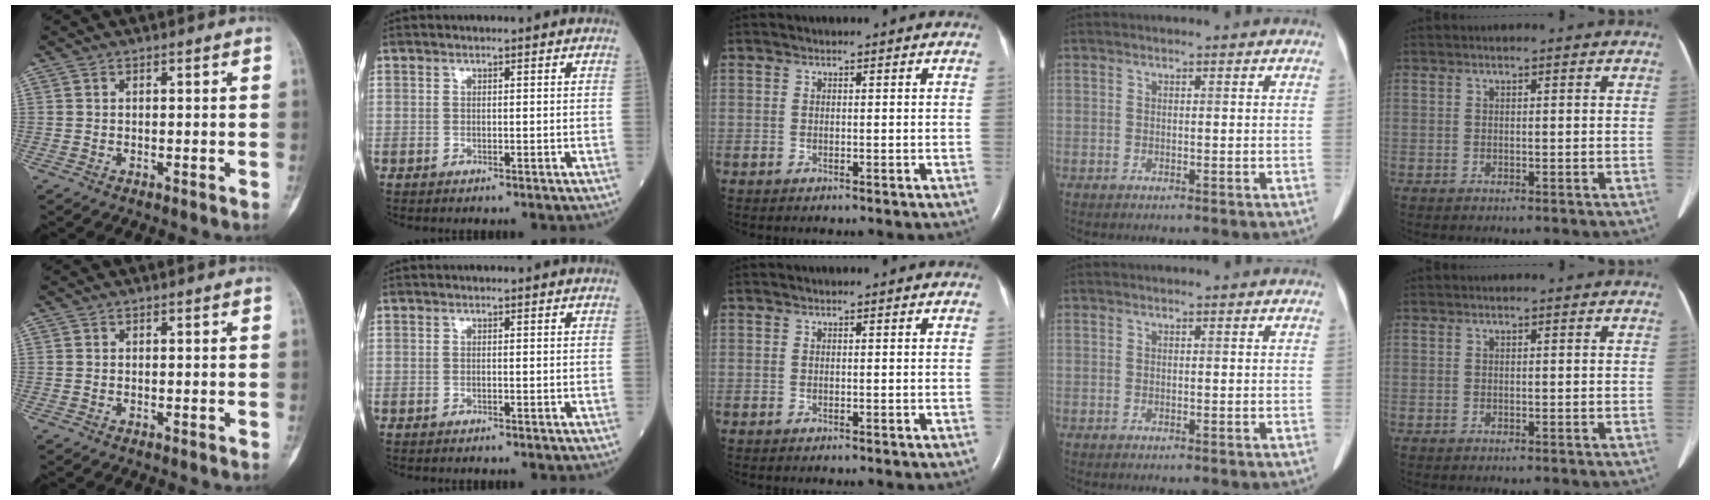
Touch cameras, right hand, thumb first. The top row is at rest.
{}